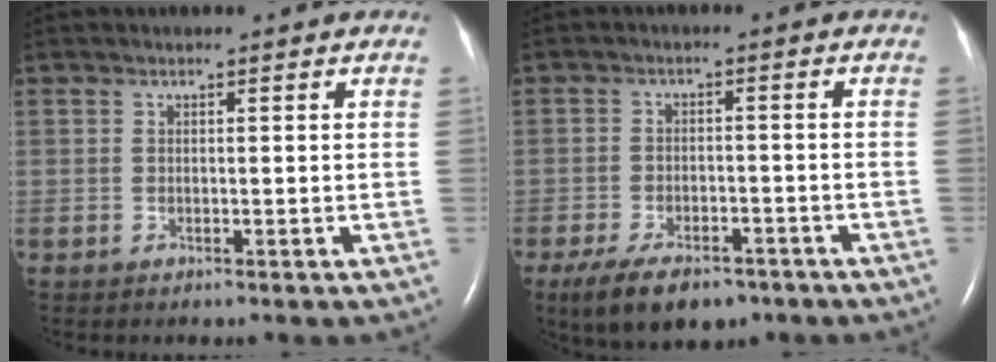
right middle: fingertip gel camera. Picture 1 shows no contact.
{"total": 9.4, "force": [-6.7, 4.2, 5.1], "torque": [-0.087, -0.005, -0.106]}